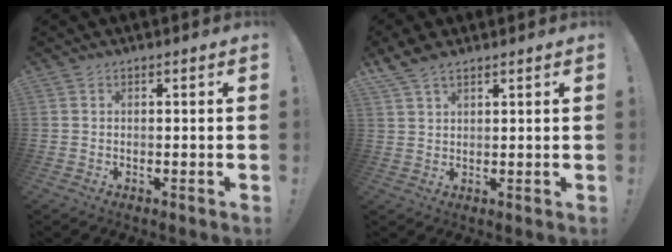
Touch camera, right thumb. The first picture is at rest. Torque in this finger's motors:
{"motor_torque": [0.05, 0.08, 0.39, 0.24, 0.02]}